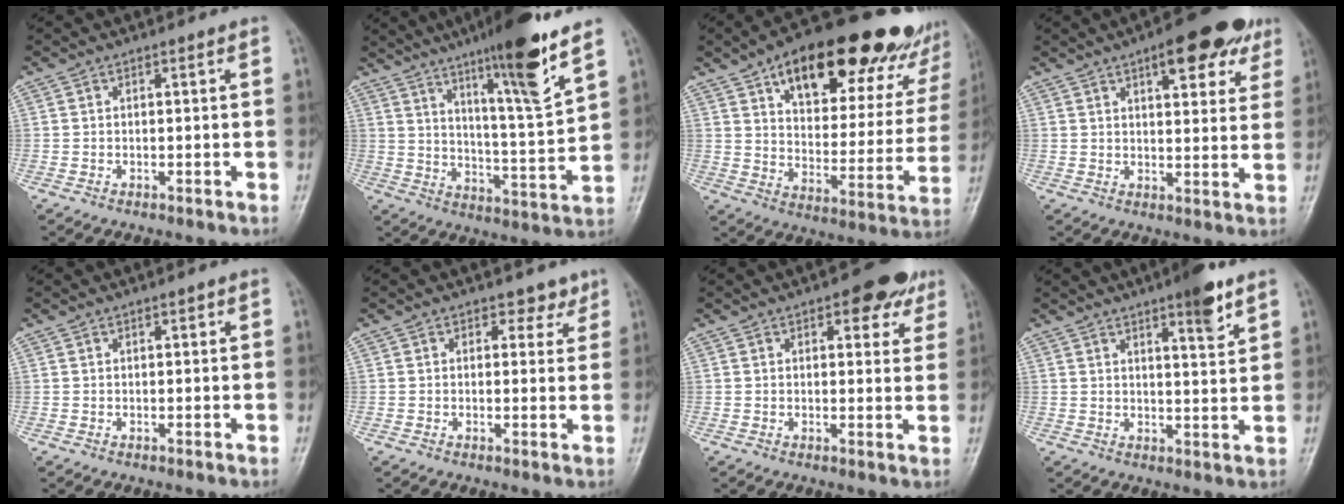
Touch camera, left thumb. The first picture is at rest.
{"total": 16.5, "force": [10.5, 1.0, 12.7], "torque": [-0.193, -0.060, 0.169]}
{"total": 28.9, "force": [18.1, 12.0, 19.0], "torque": [-0.227, -0.037, 0.264]}
{"total": 13.2, "force": [7.3, 5.2, 9.6], "torque": [-0.088, -0.017, 0.091]}
{"total": 0.9, "force": [0.5, 0.4, 0.7], "torque": [-0.005, 0.001, 0.006]}
{"total": 2.9, "force": [2.0, 2.0, 0.7], "torque": [0.016, -0.009, 0.021]}
{"total": 8.8, "force": [4.9, 4.0, 6.1], "torque": [-0.042, -0.015, 0.054]}
{"total": 7.1, "force": [4.5, 1.4, 5.3], "torque": [-0.067, -0.026, 0.064]}